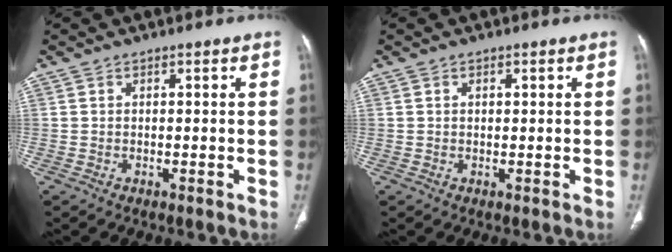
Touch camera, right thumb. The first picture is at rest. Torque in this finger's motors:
{"motor_torque": [-0.10, 0.11, -0.15, 0.15, -0.01]}